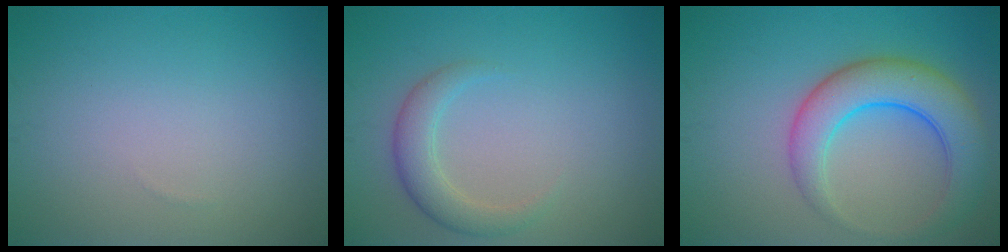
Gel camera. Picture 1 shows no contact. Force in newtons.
{"total": 2.6, "press": 2.6, "slide": 0.2}
{"total": 6.5, "press": 6.5, "slide": 0.5}